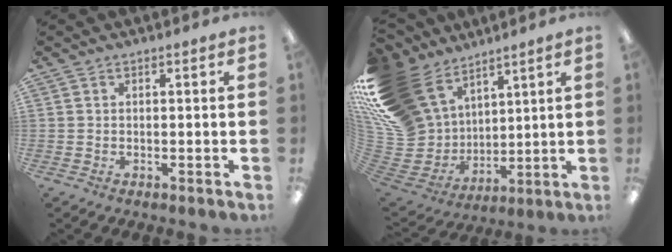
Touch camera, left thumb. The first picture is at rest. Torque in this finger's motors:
{"motor_torque": [0.82, 1.10, 1.10, -1.67, 0.79]}